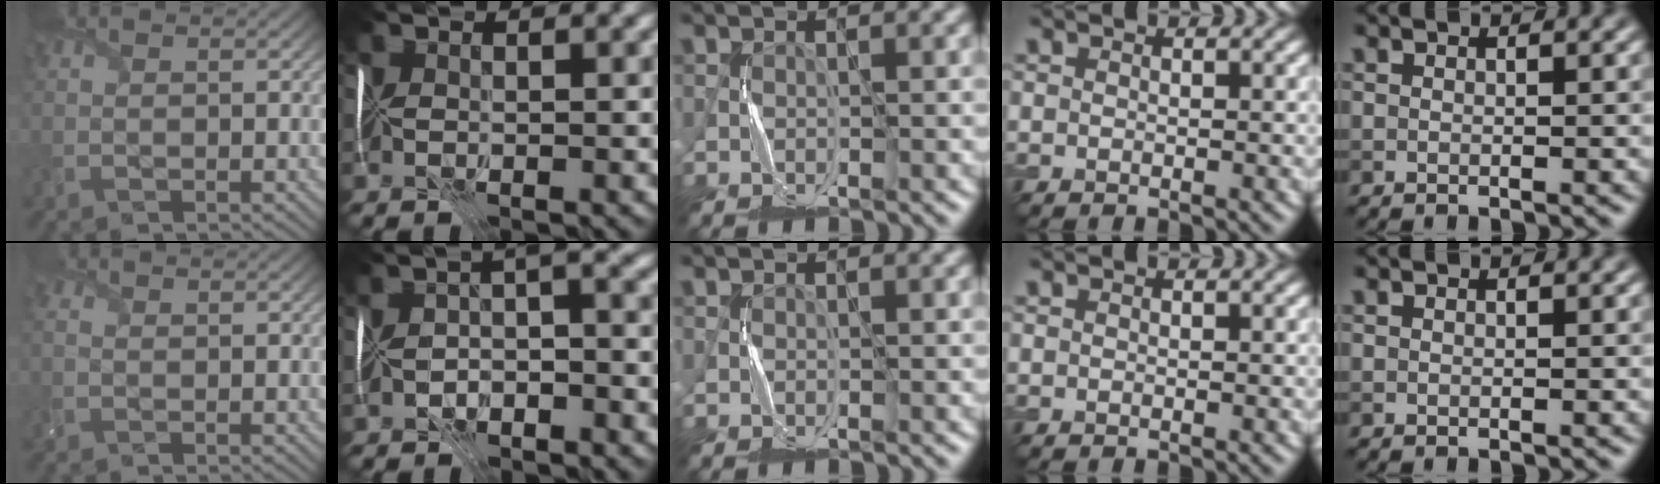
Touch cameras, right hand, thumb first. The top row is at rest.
{"thumb": {"total": 1.4, "force": [0.0, 1.1, 0.9], "torque": [-0.026, -0.002, 0.001]}, "index": {"total": 3.2, "force": [-1.9, 1.1, 2.4], "torque": [-0.035, 0.004, -0.042]}}